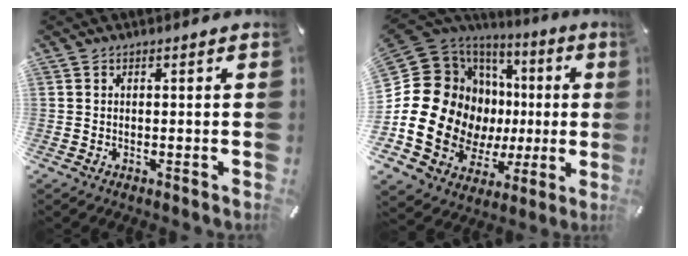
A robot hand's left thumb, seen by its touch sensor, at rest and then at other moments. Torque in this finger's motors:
{"motor_torque": [2.29, 2.38, 1.73, 1.05, 0.31]}